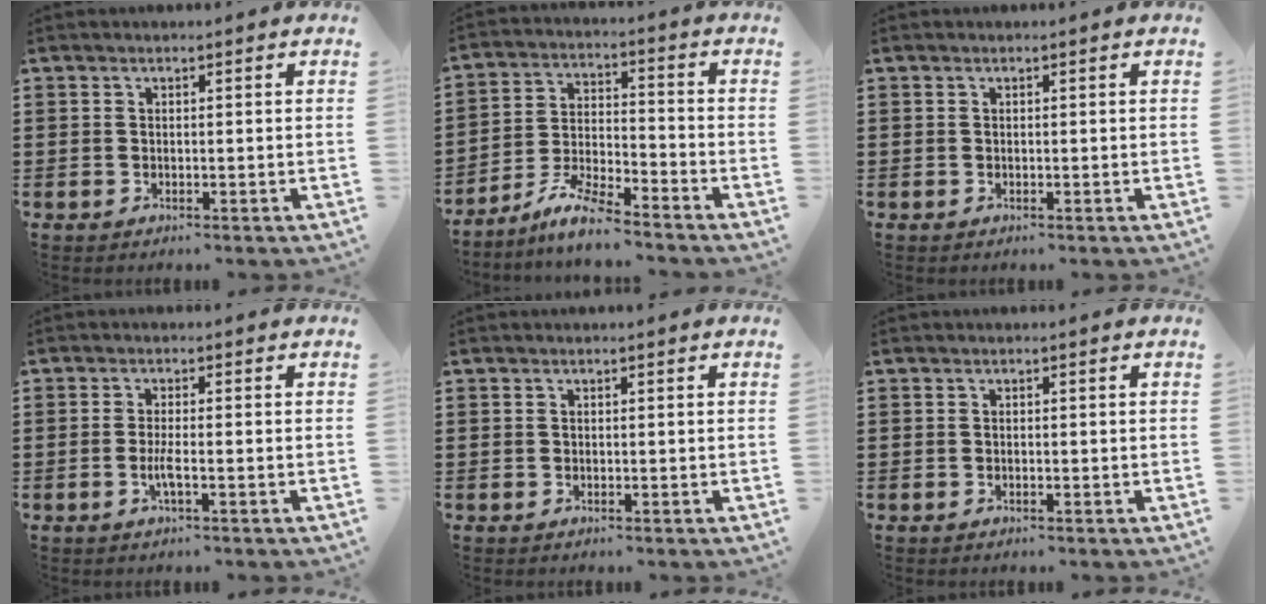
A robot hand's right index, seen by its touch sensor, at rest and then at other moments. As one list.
[{"total": 6.7, "force": [-6.0, 0.5, 2.9], "torque": [-0.076, -0.005, -0.120]}, {"total": 0.0}, {"total": 2.6, "force": [-0.9, 0.2, 2.5], "torque": [-0.058, -0.008, -0.020]}, {"total": 0.0}, {"total": 0.0}]